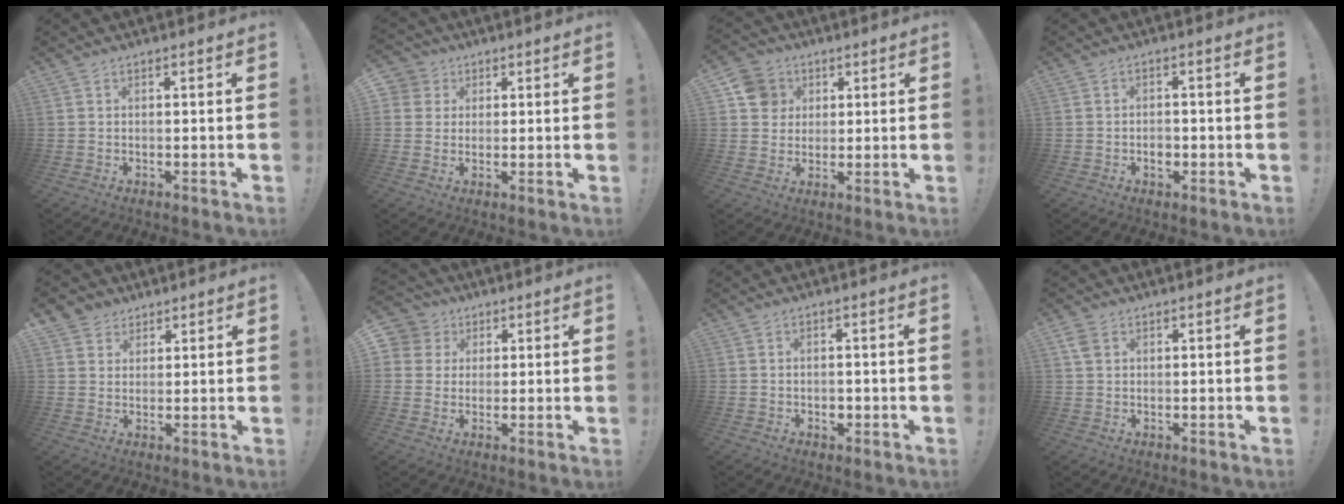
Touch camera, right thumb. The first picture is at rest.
{"total": 5.1, "force": [2.1, 4.6, 0.8], "torque": [-0.007, -0.008, 0.038]}
{"total": 9.3, "force": [3.1, 8.4, 2.6], "torque": [-0.034, -0.010, 0.065]}
{"total": 2.9, "force": [-1.0, 2.2, 1.5], "torque": [-0.009, 0.001, -0.020]}
{"total": 4.8, "force": [2.7, 4.0, 0.1], "torque": [-0.003, -0.018, 0.053]}
{"total": 6.6, "force": [2.4, 6.1, 1.2], "torque": [-0.025, -0.009, 0.046]}
{"total": 1.7, "force": [-0.2, 1.5, 0.7], "torque": [-0.004, -0.002, -0.007]}
{"total": 3.3, "force": [1.5, 2.3, 1.9], "torque": [-0.030, 0.002, 0.029]}